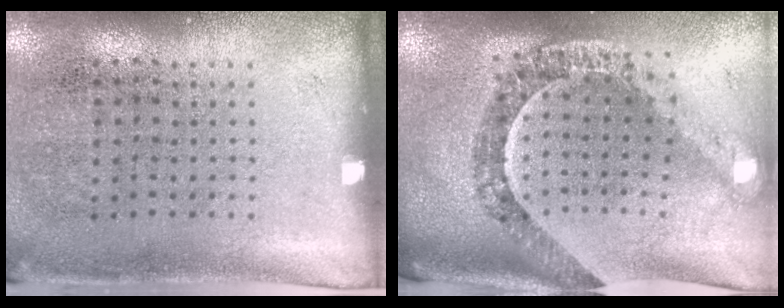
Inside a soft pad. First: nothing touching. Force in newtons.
{"total": 1.8, "press": 1.6, "slide": 0.8}